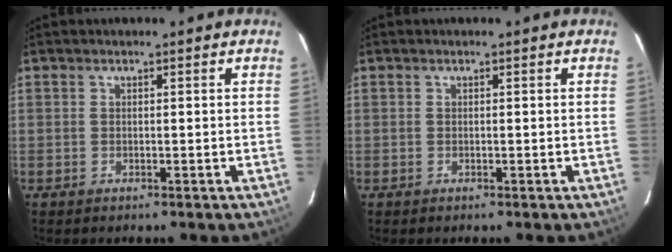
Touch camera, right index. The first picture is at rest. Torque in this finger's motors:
{"motor_torque": [0.02, 0.01, 0.02, 0.01]}